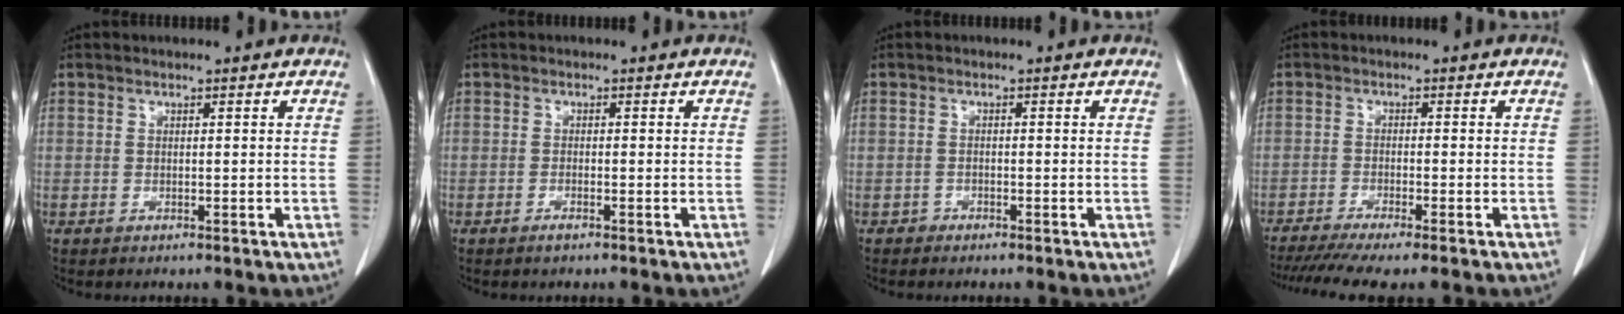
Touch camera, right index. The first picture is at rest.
{"total": 1.0, "force": [-0.7, 0.1, 0.6], "torque": [-0.015, 0.000, -0.011]}
{"total": 0.6, "force": [-0.5, 0.3, 0.0], "torque": [0.000, 0.002, -0.012]}
{"total": 9.6, "force": [-8.0, -0.1, 5.3], "torque": [-0.068, -0.017, -0.124]}